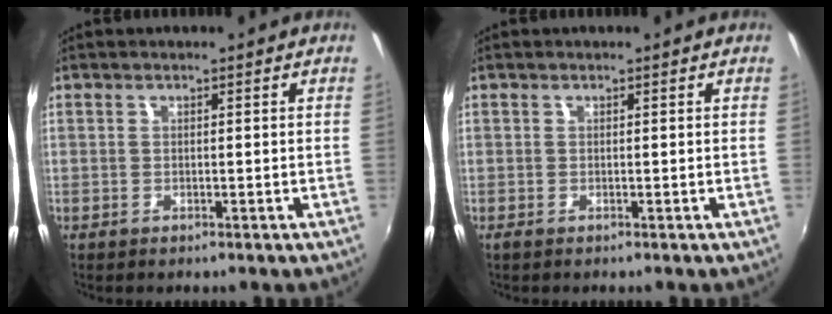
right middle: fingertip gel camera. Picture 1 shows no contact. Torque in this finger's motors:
{"motor_torque": [0.70, -0.63, 0.14, 0.05]}